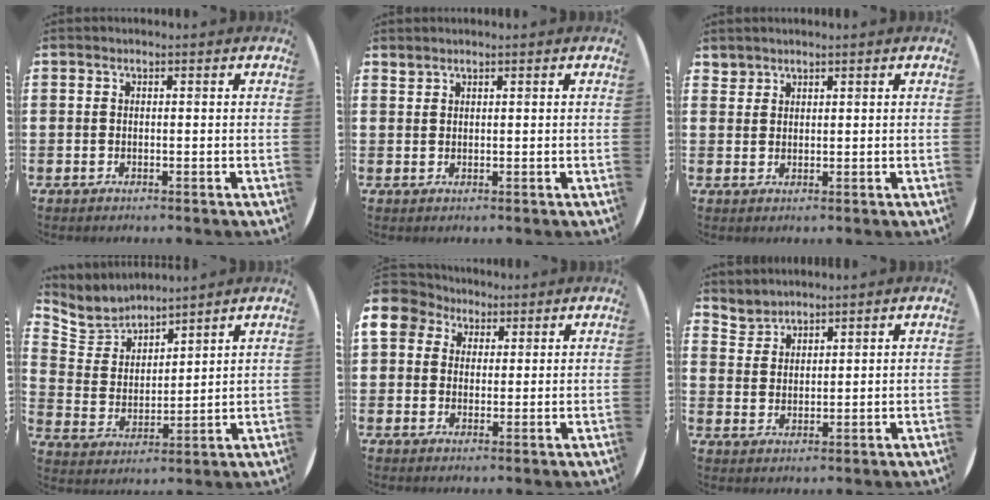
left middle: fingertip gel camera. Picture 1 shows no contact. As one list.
[{"total": 1.1, "force": [1.1, 0.0, -0.3], "torque": [0.003, 0.001, 0.021]}, {"total": 1.7, "force": [1.6, 0.5, -0.2], "torque": [0.002, 0.001, 0.032]}, {"total": 5.0, "force": [4.9, 1.1, -0.5], "torque": [-0.017, -0.033, 0.086]}, {"total": 5.5, "force": [3.1, 4.4, 1.1], "torque": [-0.036, 0.011, 0.056]}, {"total": 3.1, "force": [3.0, 0.5, -0.6], "torque": [0.005, -0.010, 0.059]}]